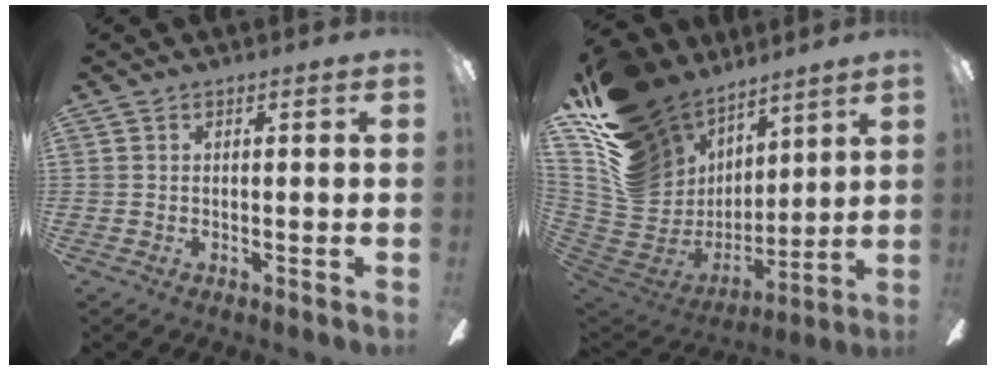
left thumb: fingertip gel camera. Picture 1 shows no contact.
{"total": 21.4, "force": [12.7, 15.1, 8.4], "torque": [-0.170, -0.095, 0.267]}